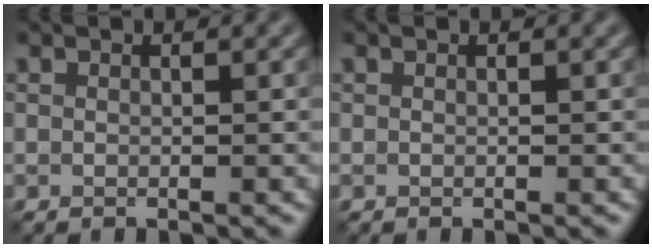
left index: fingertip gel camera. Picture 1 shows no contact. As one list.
[{"total": 0.0}]